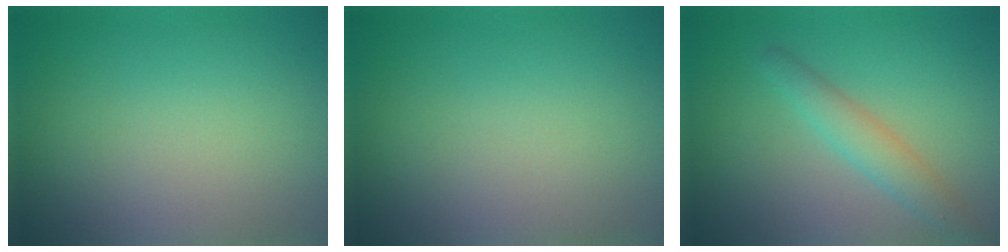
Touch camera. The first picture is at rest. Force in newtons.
{"total": 0.0}
{"total": 2.8, "press": 2.8, "slide": 0.0}